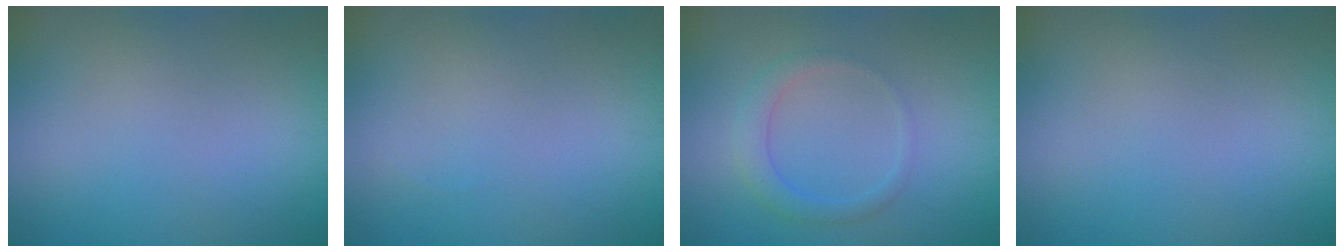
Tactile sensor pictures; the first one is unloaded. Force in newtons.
{"total": 0.0}
{"total": 2.2, "press": 2.2, "slide": 0.1}
{"total": 0.0}